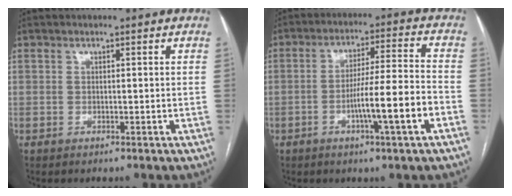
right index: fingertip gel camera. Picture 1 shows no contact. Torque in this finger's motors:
{"motor_torque": [1.41, -0.64, 0.72, 0.15]}